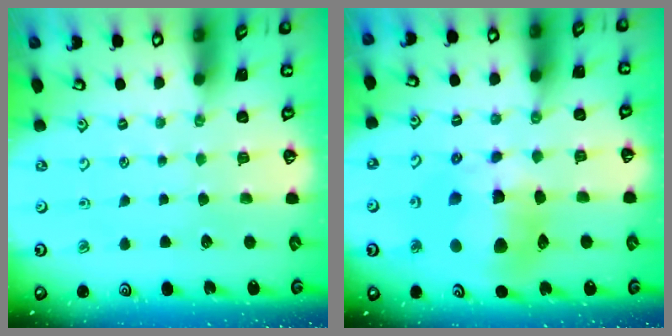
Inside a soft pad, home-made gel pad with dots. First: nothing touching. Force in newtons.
{"total": 16.2, "press": 16.1, "slide": 1.8}